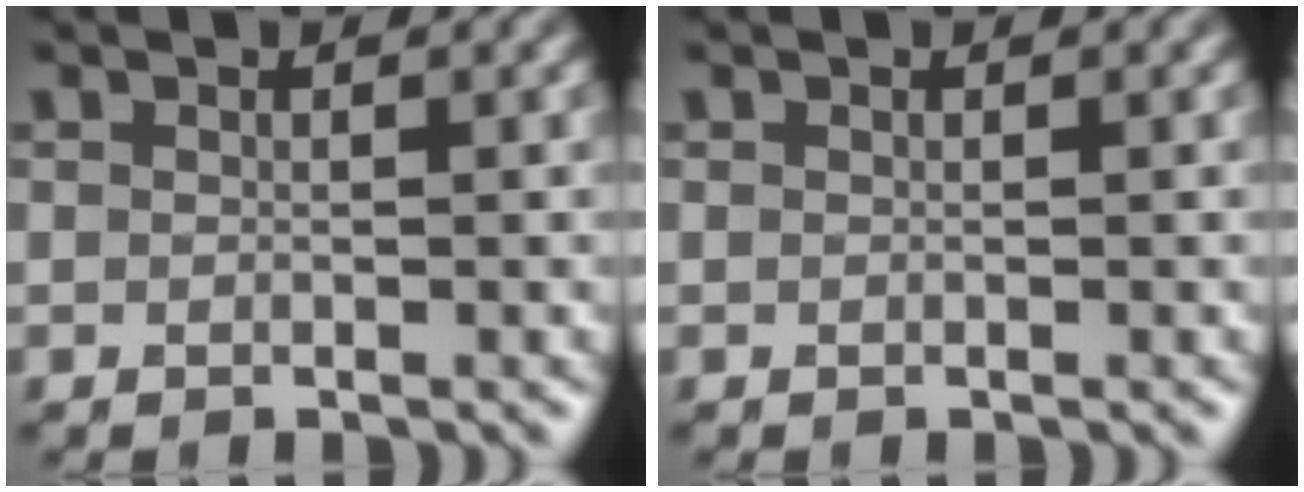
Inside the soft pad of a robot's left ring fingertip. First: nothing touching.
{"total": 0.0}